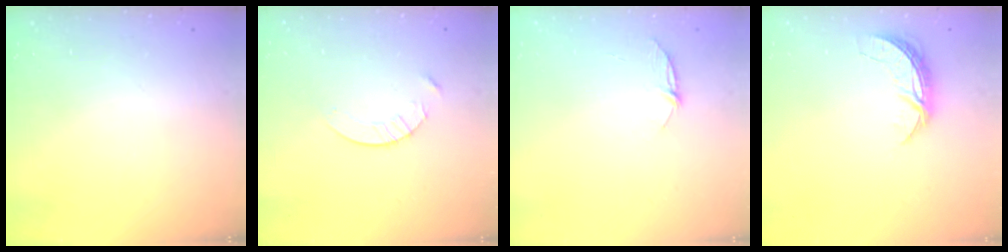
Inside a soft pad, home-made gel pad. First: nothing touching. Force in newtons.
{"total": 3.8, "press": 3.7, "slide": 0.5}
{"total": 4.9, "press": 4.8, "slide": 0.6}
{"total": 6.2, "press": 6.2, "slide": 0.5}